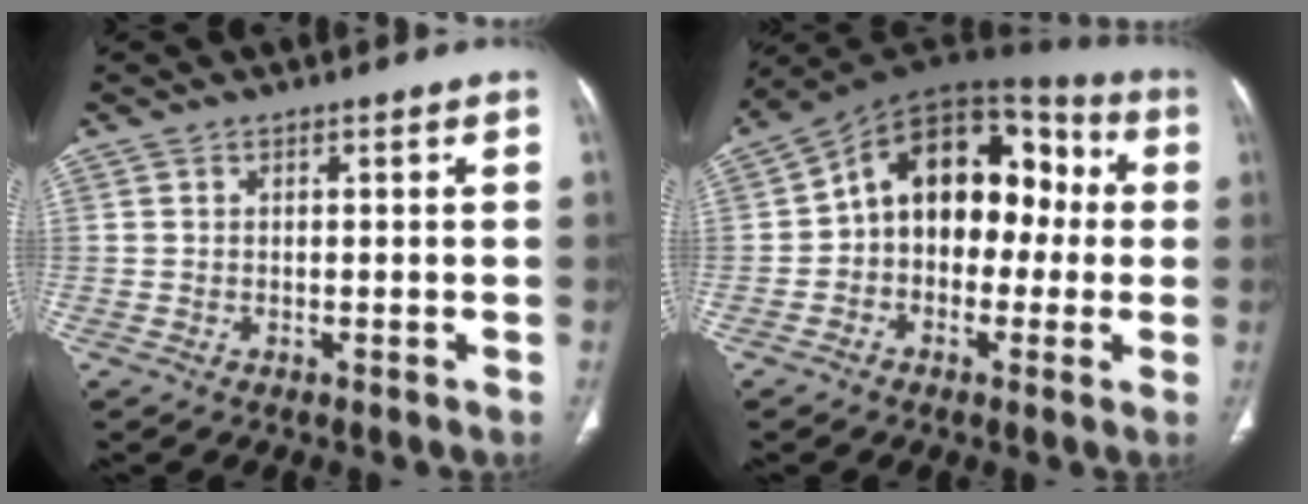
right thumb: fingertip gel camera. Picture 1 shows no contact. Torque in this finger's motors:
{"motor_torque": [-0.39, 1.35, 0.33, 0.05, 0.17]}